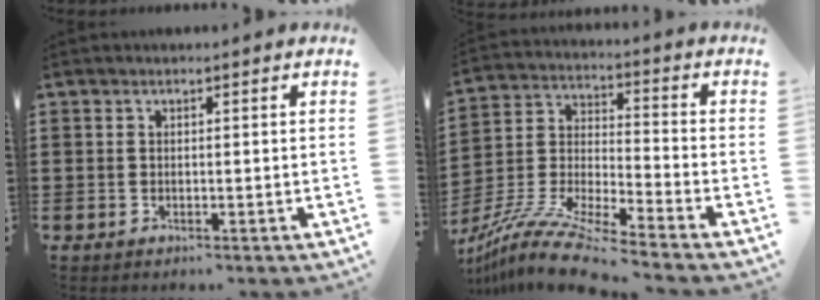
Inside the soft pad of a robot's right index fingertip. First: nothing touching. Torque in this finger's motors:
{"motor_torque": [-0.71, 0.76, 0.25, 0.12]}